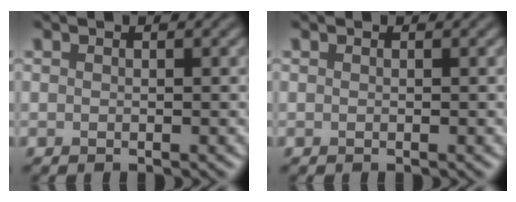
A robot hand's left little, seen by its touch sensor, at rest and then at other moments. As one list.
[{"total": 0.0}]